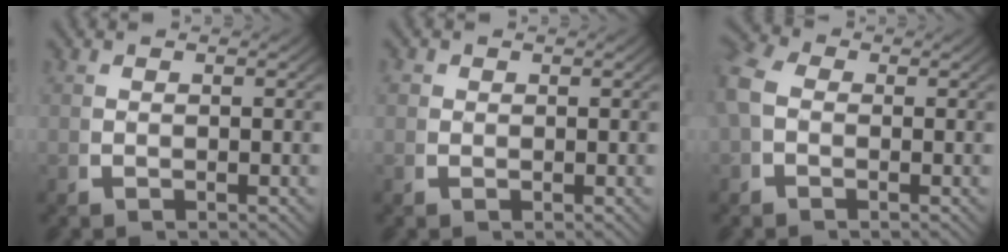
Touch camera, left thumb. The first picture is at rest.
{"total": 1.1, "force": [0.3, 1.0, 0.2], "torque": [-0.010, -0.008, 0.006]}
{"total": 3.7, "force": [0.3, 3.1, 2.0], "torque": [-0.048, 0.000, -0.002]}